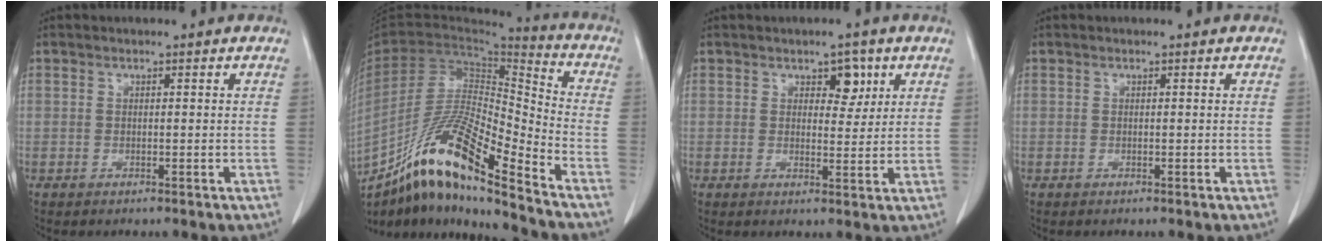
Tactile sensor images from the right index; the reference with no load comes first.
{"total": 19.1, "force": [-13.9, 1.1, 13.0], "torque": [-0.258, -0.014, -0.255]}
{"total": 3.7, "force": [1.9, 2.0, 2.4], "torque": [-0.028, 0.002, 0.028]}
{"total": 0.0}